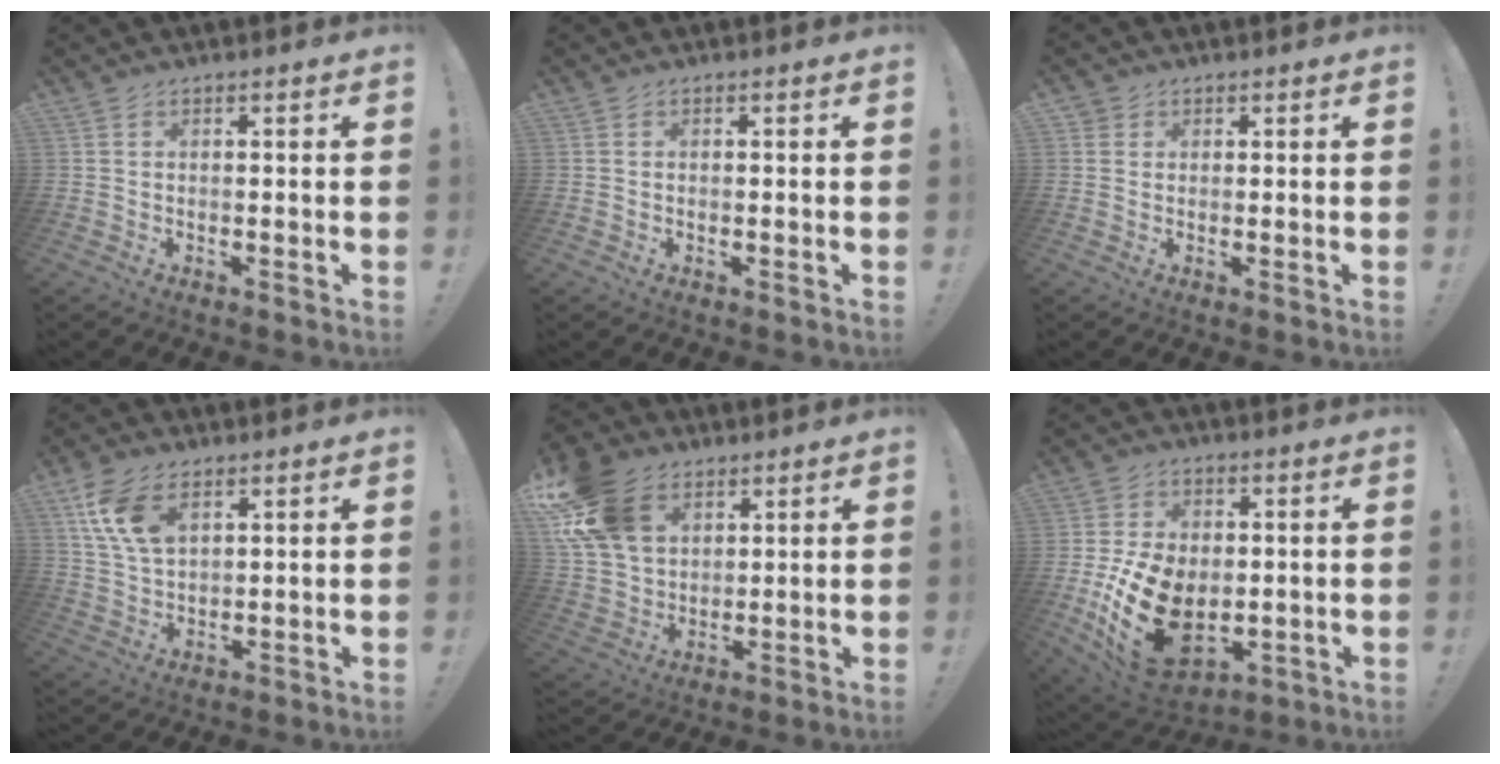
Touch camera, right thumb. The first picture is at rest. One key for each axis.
{"total": 0.0}
{"total": 1.7, "fx": 0.7, "fy": 1.5, "fz": 0.5, "tx": -0.012, "ty": 0.001, "tz": 0.014}
{"total": 11.3, "fx": 5.7, "fy": 6.4, "fz": 7.4, "tx": -0.156, "ty": -0.012, "tz": 0.109}
{"total": 19.3, "fx": 8.2, "fy": 14.1, "fz": 10.2, "tx": -0.191, "ty": -0.030, "tz": 0.159}
{"total": 22.6, "fx": -4.3, "fy": 15.6, "fz": 15.7, "tx": -0.286, "ty": 0.021, "tz": -0.052}